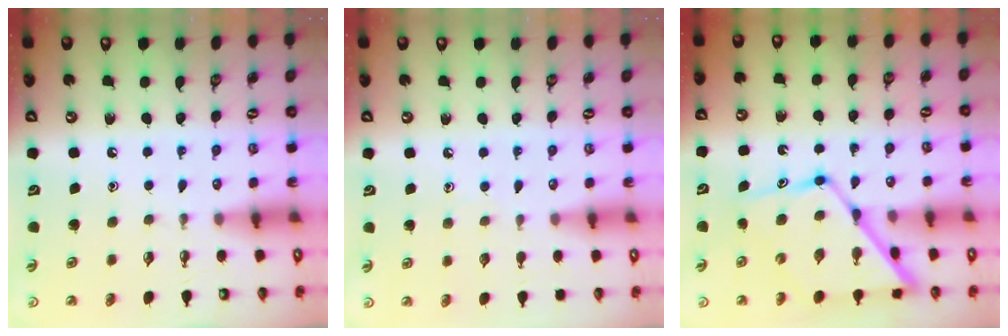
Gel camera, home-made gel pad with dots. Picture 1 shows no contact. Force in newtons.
{"total": 4.4, "press": 4.4, "slide": 0.5}
{"total": 15.8, "press": 15.7, "slide": 1.4}